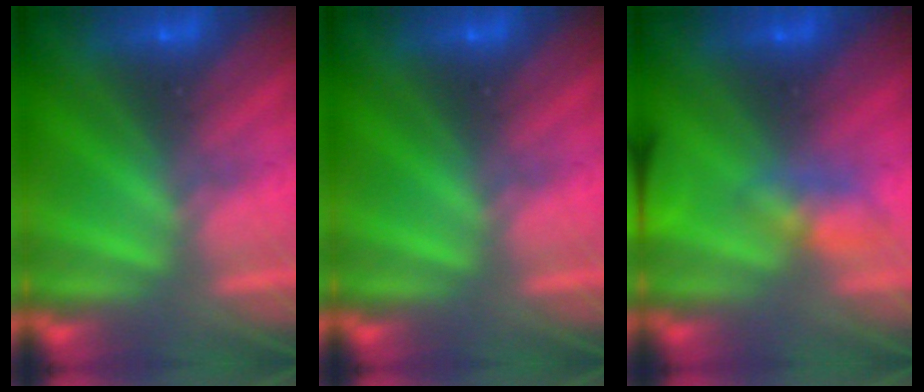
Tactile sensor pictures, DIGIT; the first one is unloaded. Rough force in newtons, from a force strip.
{"total": 0.0}
{"total": 4.6}